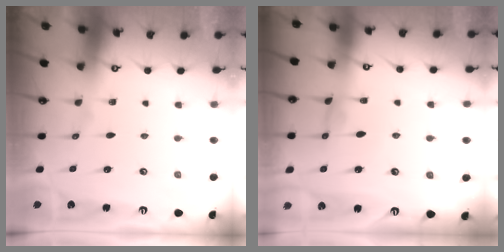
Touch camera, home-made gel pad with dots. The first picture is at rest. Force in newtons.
{"total": 0.7, "press": 0.3, "slide": 0.6}